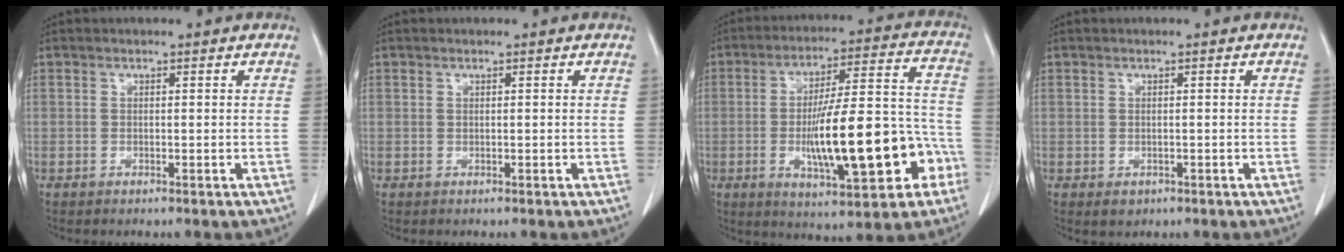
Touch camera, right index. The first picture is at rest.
{"total": 0.0}
{"total": 19.6, "force": [-5.6, 4.6, 18.2], "torque": [-0.274, 0.024, -0.072]}
{"total": 1.6, "force": [-0.8, 1.2, 0.6], "torque": [-0.007, 0.001, -0.003]}